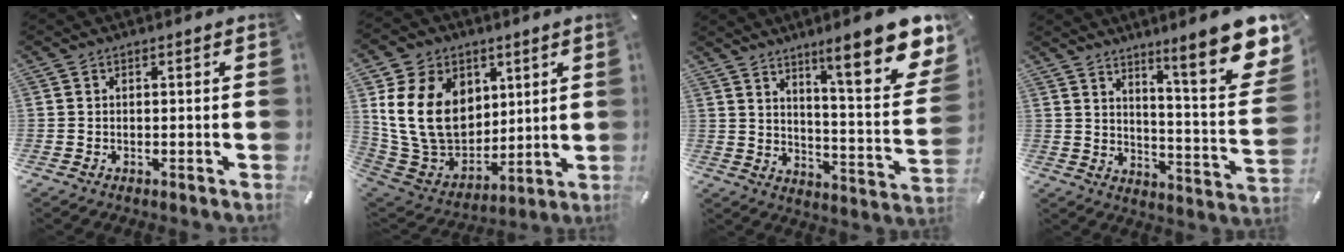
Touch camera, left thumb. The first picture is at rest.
{"total": 19.2, "force": [4.6, 15.2, 10.7], "torque": [-0.229, -0.024, 0.091]}
{"total": 18.4, "force": [11.8, 4.9, 13.2], "torque": [-0.183, -0.093, 0.185]}
{"total": 16.7, "force": [10.6, 3.5, 12.4], "torque": [-0.171, -0.089, 0.164]}